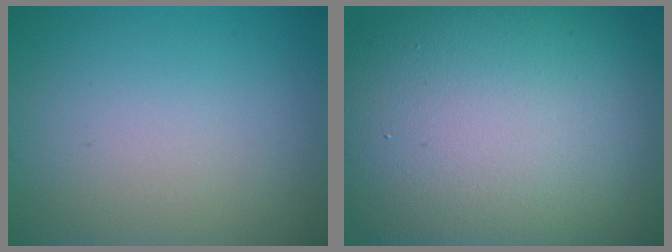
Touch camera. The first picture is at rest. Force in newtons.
{"total": 17.8, "press": 17.8, "slide": 0.6}